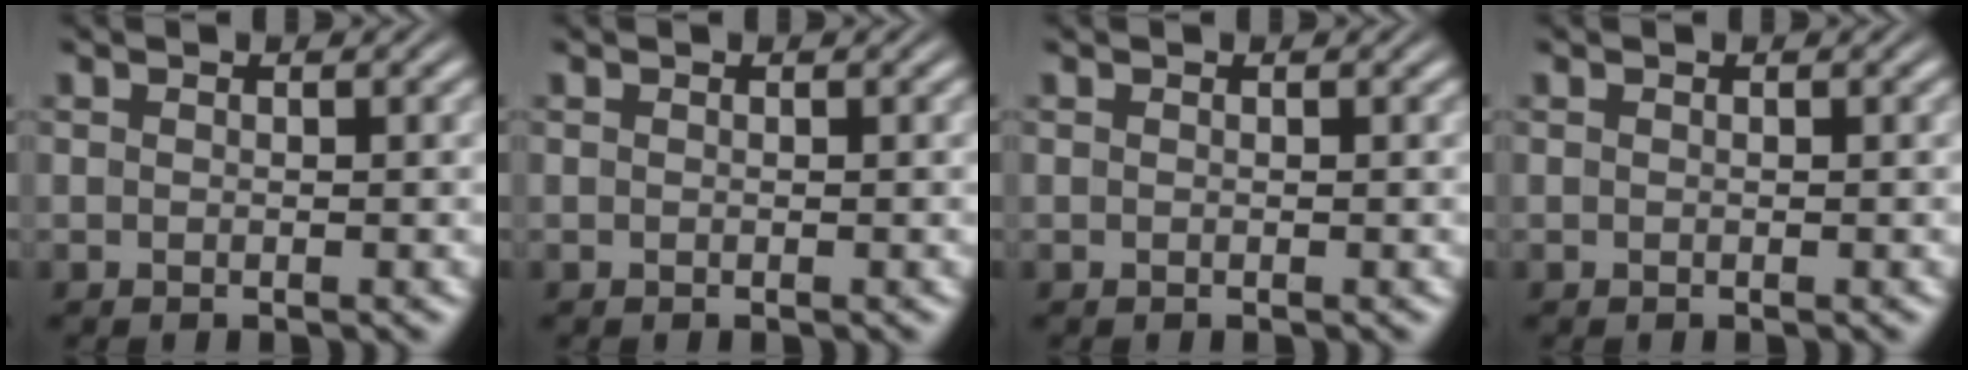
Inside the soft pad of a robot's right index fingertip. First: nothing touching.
{"total": 0.0}
{"total": 0.0}
{"total": 0.0}